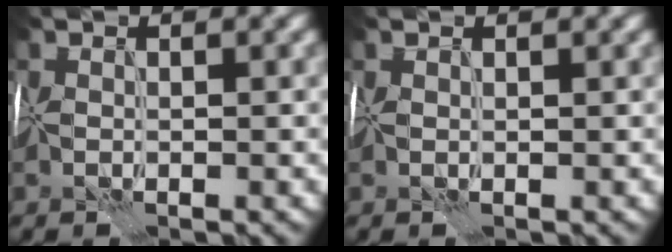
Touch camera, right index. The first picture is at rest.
{"total": 0.5, "force": [0.5, 0.0, 0.3], "torque": [-0.006, 0.001, 0.008]}